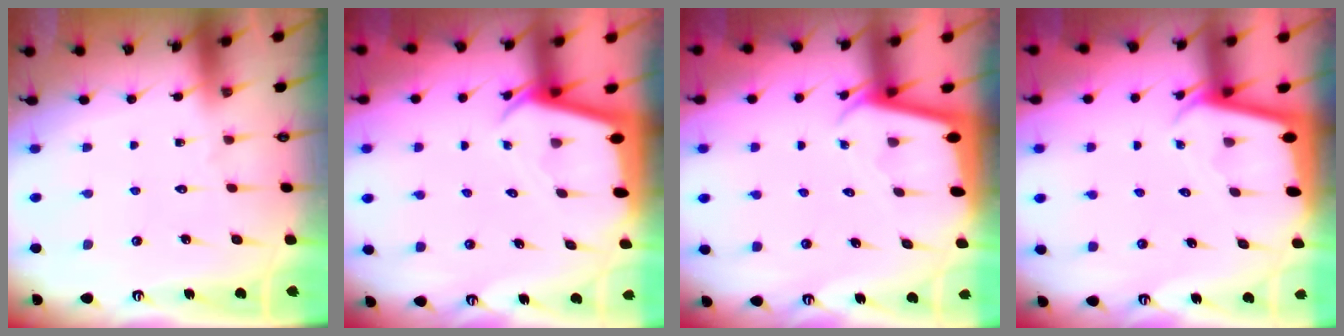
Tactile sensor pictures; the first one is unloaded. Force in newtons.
{"total": 2.5, "press": 2.5, "slide": 0.3}
{"total": 2.1, "press": 2.1, "slide": 0.1}
{"total": 2.1, "press": 2.1, "slide": 0.2}